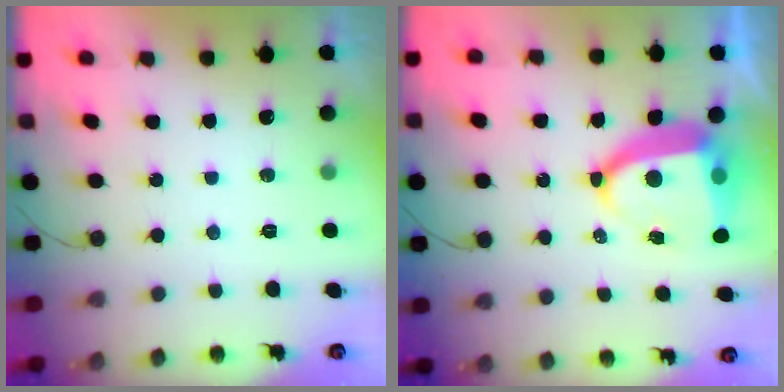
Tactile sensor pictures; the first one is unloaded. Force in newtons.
{"total": 11.4, "press": 11.2, "slide": 1.5}